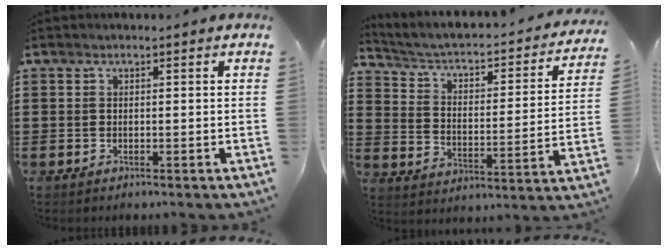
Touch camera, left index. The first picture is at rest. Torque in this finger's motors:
{"motor_torque": [2.14, 0.00, 0.18, 0.01]}